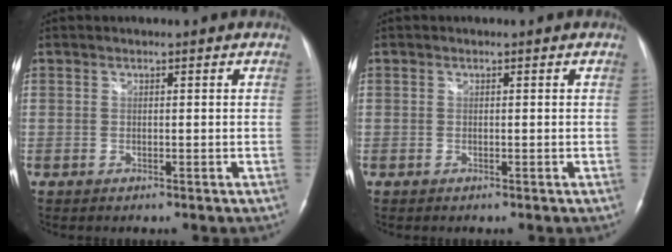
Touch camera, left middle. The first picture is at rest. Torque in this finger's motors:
{"motor_torque": [0.02, -0.02, -0.03, 0.00]}